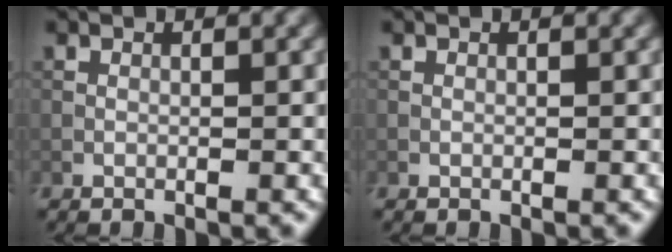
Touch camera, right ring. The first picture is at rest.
{"total": 0.0}